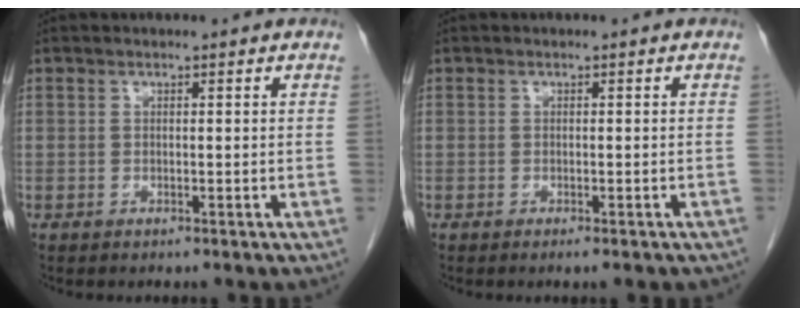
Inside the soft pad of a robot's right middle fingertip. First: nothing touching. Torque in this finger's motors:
{"motor_torque": [0.74, -0.33, 0.02, 0.02]}